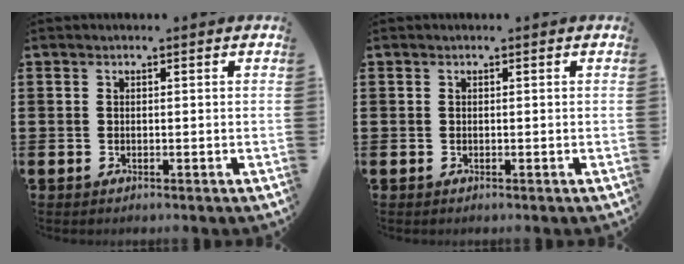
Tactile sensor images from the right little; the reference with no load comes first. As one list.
[{"total": 0.0}]